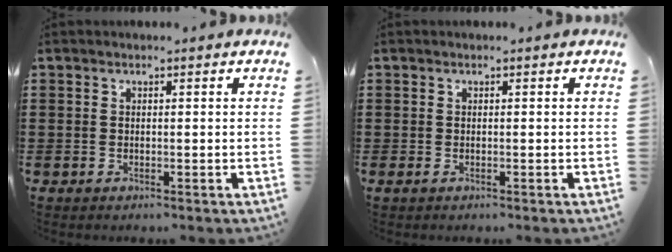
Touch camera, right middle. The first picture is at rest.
{"total": 0.0}